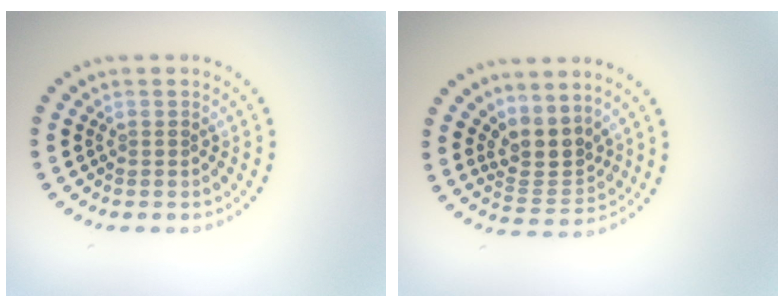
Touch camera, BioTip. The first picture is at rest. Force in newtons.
{"total": 3.2, "press": 2.5, "slide": 2.1}